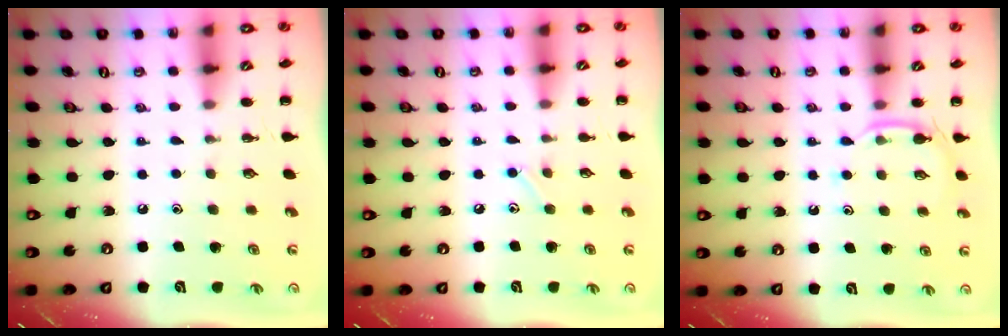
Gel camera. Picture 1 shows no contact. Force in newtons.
{"total": 4.4, "press": 4.2, "slide": 1.3}
{"total": 5.3, "press": 5.1, "slide": 1.5}